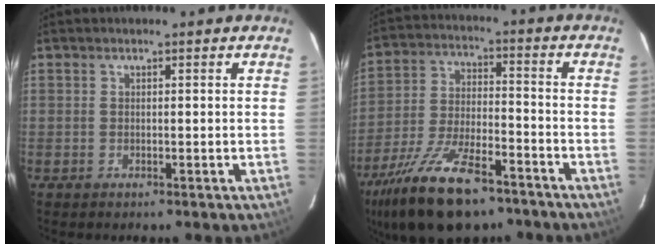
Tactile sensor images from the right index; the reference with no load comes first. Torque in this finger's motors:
{"motor_torque": [1.73, -0.41, 0.57, 0.21]}